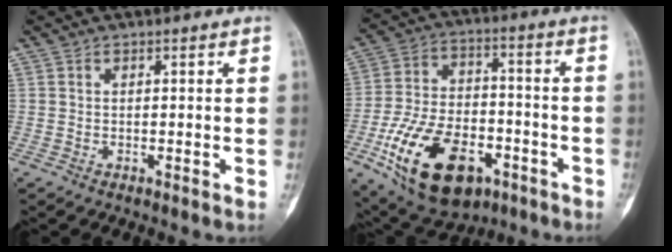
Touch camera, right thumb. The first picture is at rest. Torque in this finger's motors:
{"motor_torque": [2.35, 1.92, 1.80, -0.99, 0.49]}